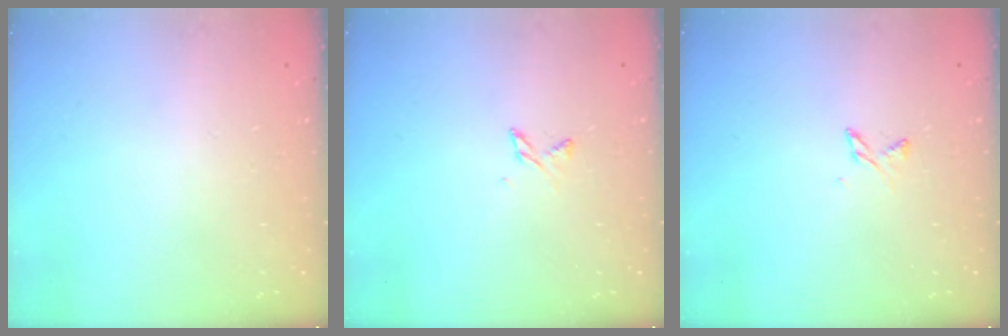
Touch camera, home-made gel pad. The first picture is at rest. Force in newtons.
{"total": 2.7, "press": 2.7, "slide": 0.4}
{"total": 2.7, "press": 2.7, "slide": 0.4}